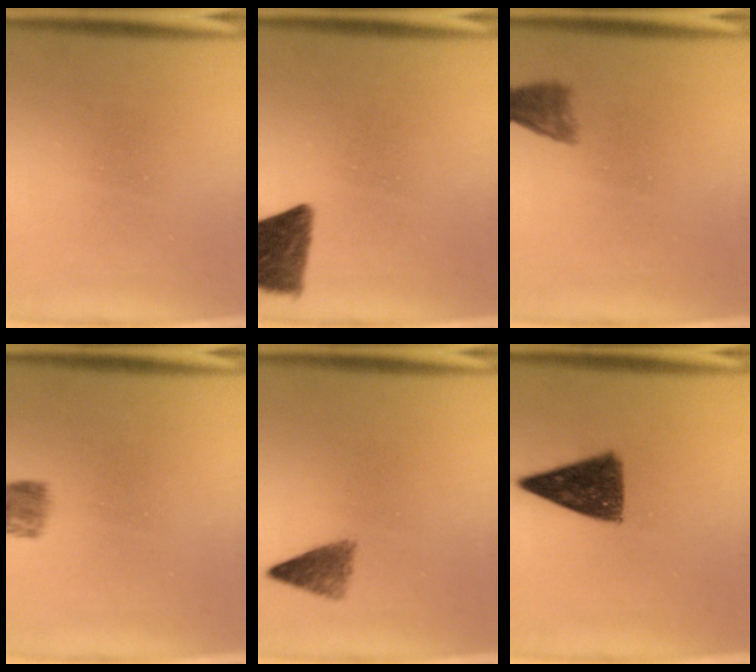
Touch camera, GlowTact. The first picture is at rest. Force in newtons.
{"total": 10.2}
{"total": 3.0}
{"total": 3.7}
{"total": 3.1}
{"total": 9.8}